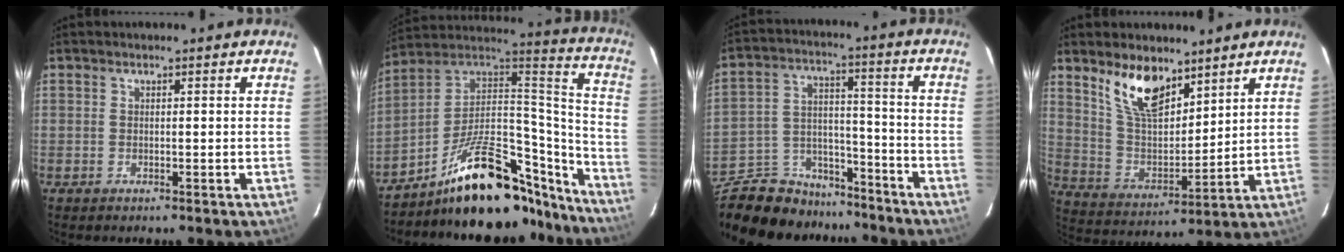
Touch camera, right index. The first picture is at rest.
{"total": 27.4, "force": [-20.1, 10.8, 15.1], "torque": [-0.220, 0.049, -0.297]}
{"total": 19.2, "force": [-15.9, 8.9, 6.0], "torque": [-0.145, 0.046, -0.243]}
{"total": 12.4, "force": [8.4, 5.4, 7.3], "torque": [-0.139, 0.001, 0.167]}